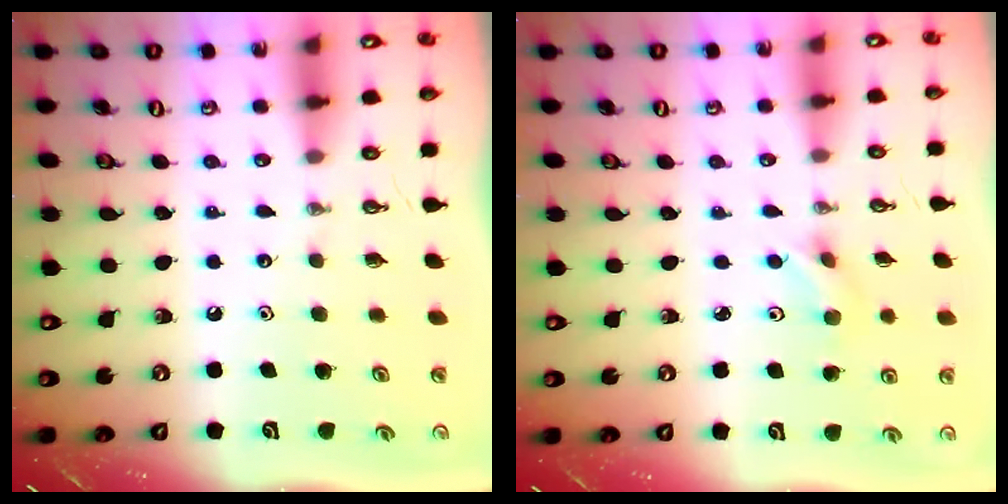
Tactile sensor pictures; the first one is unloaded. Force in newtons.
{"total": 2.9, "press": 2.8, "slide": 0.6}